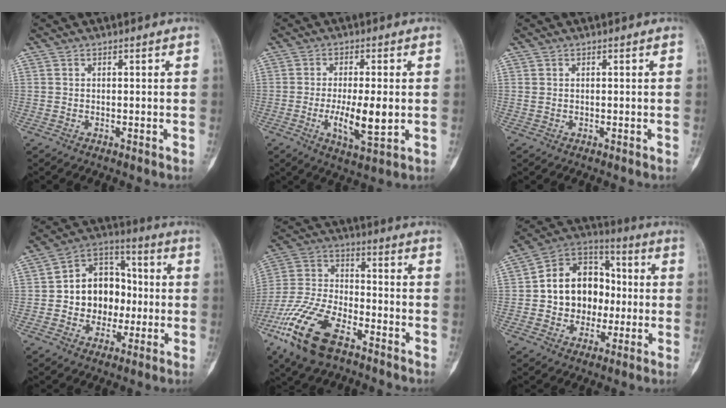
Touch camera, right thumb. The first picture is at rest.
{"total": 8.8, "force": [-1.1, 2.6, 8.3], "torque": [-0.145, -0.015, -0.017]}
{"total": 0.6, "force": [0.2, 0.5, 0.3], "torque": [-0.004, 0.003, 0.005]}
{"total": 13.8, "force": [-0.9, 11.1, 8.2], "torque": [-0.071, 0.033, -0.018]}
{"total": 17.3, "force": [-9.7, 8.0, 11.9], "torque": [-0.249, 0.033, -0.190]}
{"total": 15.6, "force": [-0.4, 12.7, 9.2], "torque": [-0.088, 0.030, -0.011]}